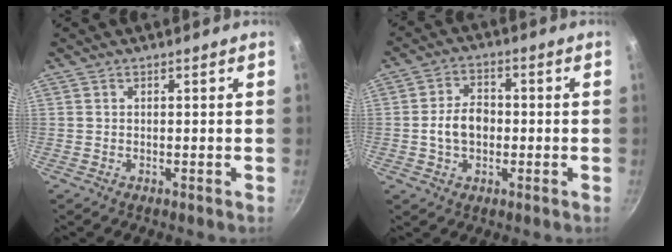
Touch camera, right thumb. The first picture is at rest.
{"total": 7.0, "force": [-0.8, 5.0, 4.8], "torque": [-0.065, 0.018, -0.018]}